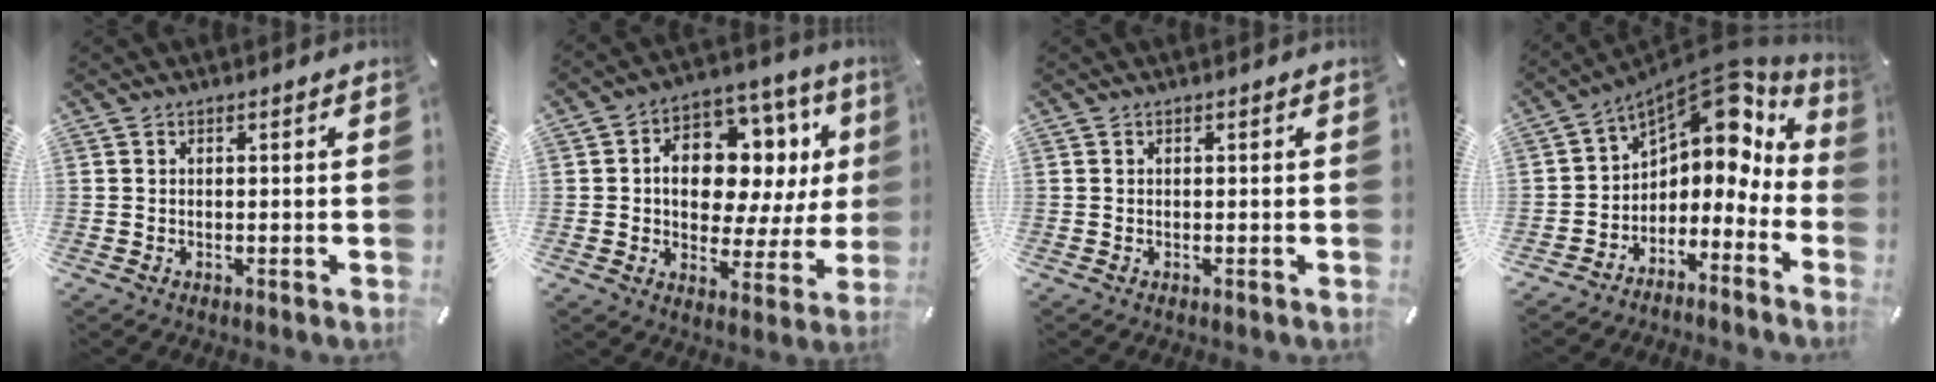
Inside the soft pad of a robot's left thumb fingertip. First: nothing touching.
{"total": 13.7, "force": [3.4, 9.8, 9.0], "torque": [-0.131, -0.031, 0.064]}
{"total": 0.0}
{"total": 8.6, "force": [5.7, 5.2, 3.9], "torque": [-0.064, -0.067, 0.097]}